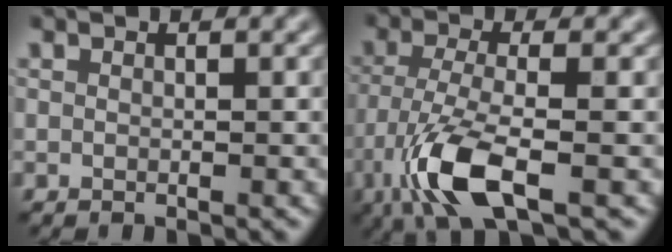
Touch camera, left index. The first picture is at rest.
{"total": 6.7, "force": [-3.7, 1.8, 5.3], "torque": [-0.118, -0.011, -0.082]}